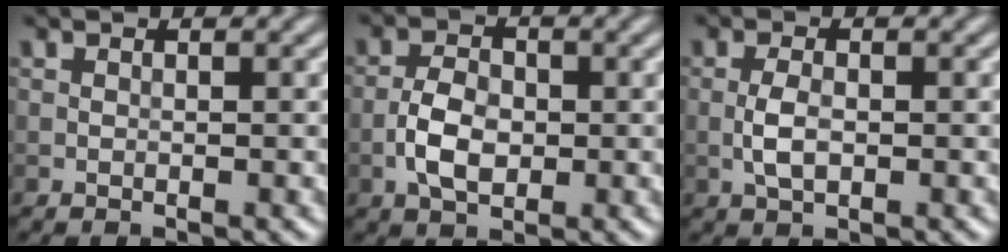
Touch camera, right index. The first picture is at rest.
{"total": 3.7, "force": [-0.9, 2.2, 2.8], "torque": [-0.050, 0.003, -0.020]}
{"total": 2.3, "force": [-0.4, 1.0, 2.0], "torque": [-0.041, 0.001, -0.012]}